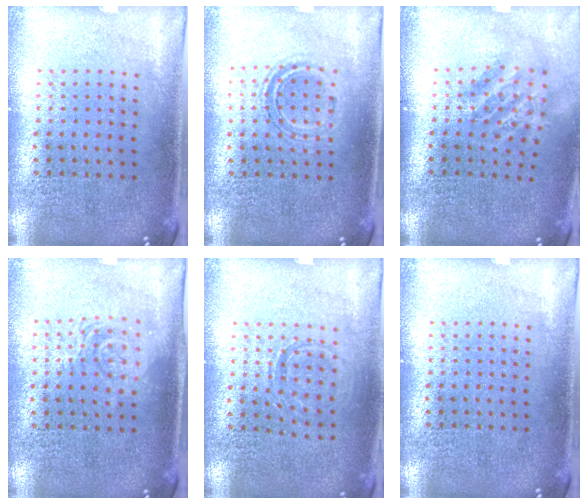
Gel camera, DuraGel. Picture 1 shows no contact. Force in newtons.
{"total": 1.1, "press": 0.9, "slide": 0.6}
{"total": 1.7, "press": 1.2, "slide": 1.2}
{"total": 1.3, "press": 1.2, "slide": 0.5}
{"total": 0.9, "press": 0.9, "slide": 0.2}
{"total": 0.0}